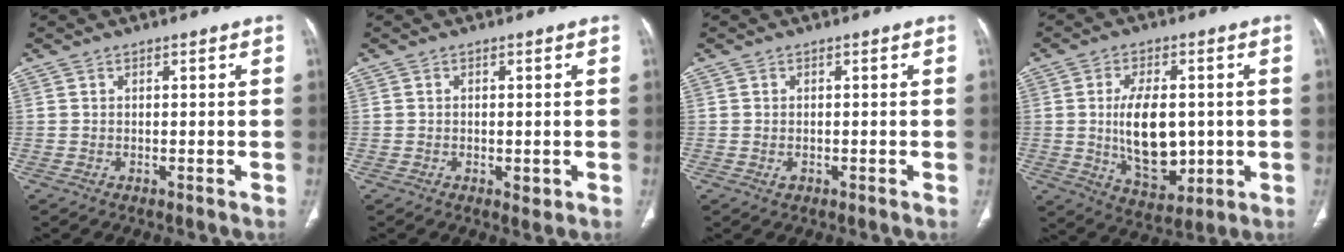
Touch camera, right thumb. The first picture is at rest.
{"total": 1.8, "force": [-0.4, 1.0, 1.4], "torque": [-0.016, -0.002, -0.003]}
{"total": 1.1, "force": [-0.3, 0.8, 0.7], "torque": [-0.012, 0.004, -0.002]}
{"total": 13.4, "force": [-0.2, 7.6, 11.0], "torque": [-0.162, -0.012, 0.013]}